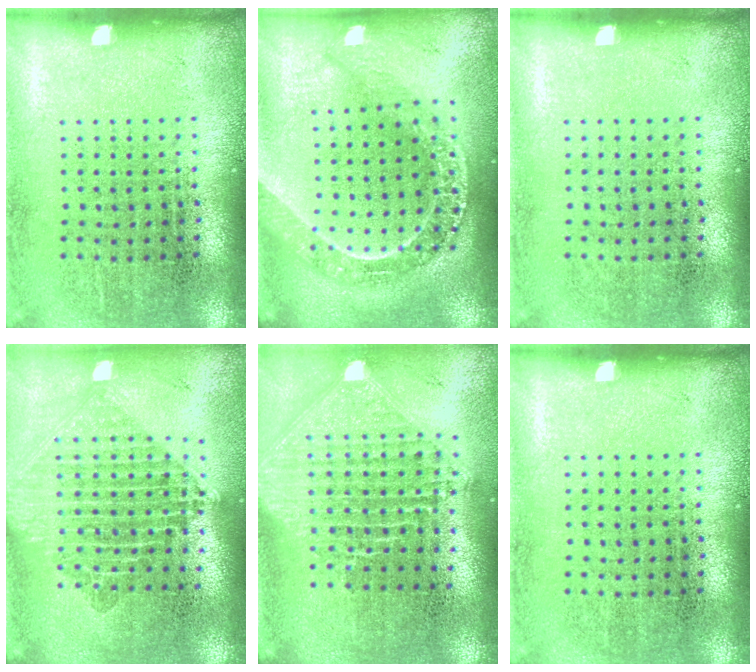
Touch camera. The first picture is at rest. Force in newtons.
{"total": 2.4, "press": 2.0, "slide": 1.3}
{"total": 0.0}
{"total": 2.3, "press": 1.8, "slide": 1.4}
{"total": 2.4, "press": 1.9, "slide": 1.5}
{"total": 0.0}